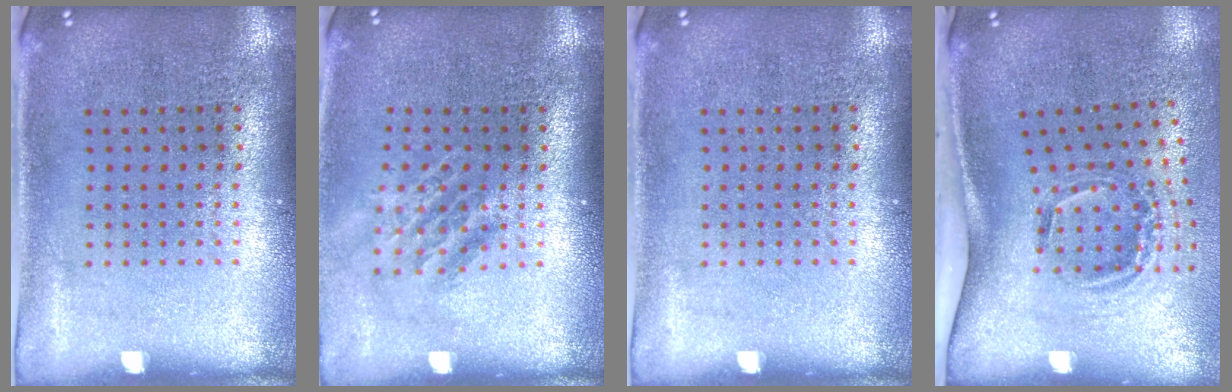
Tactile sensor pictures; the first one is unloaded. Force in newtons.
{"total": 1.5, "press": 1.1, "slide": 1.1}
{"total": 0.0}
{"total": 2.1, "press": 1.2, "slide": 1.7}